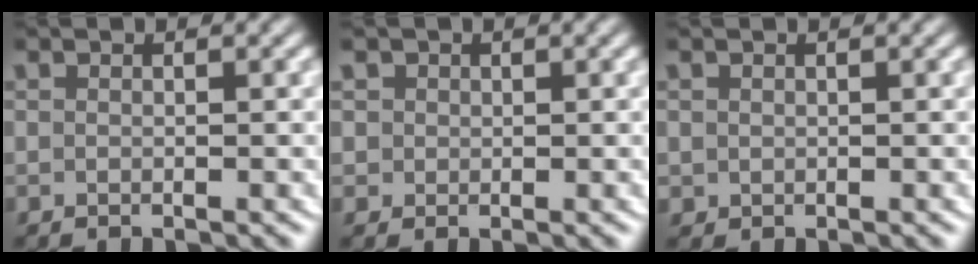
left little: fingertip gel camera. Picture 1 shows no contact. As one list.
[{"total": 3.5, "force": [0.7, 3.2, 1.0], "torque": [-0.038, -0.006, 0.012]}, {"total": 1.4, "force": [0.0, 1.4, 0.2], "torque": [-0.018, -0.017, 0.009]}]